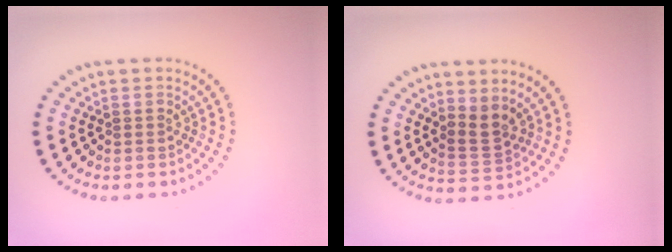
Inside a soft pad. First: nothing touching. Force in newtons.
{"total": 2.2, "press": 1.6, "slide": 1.6}